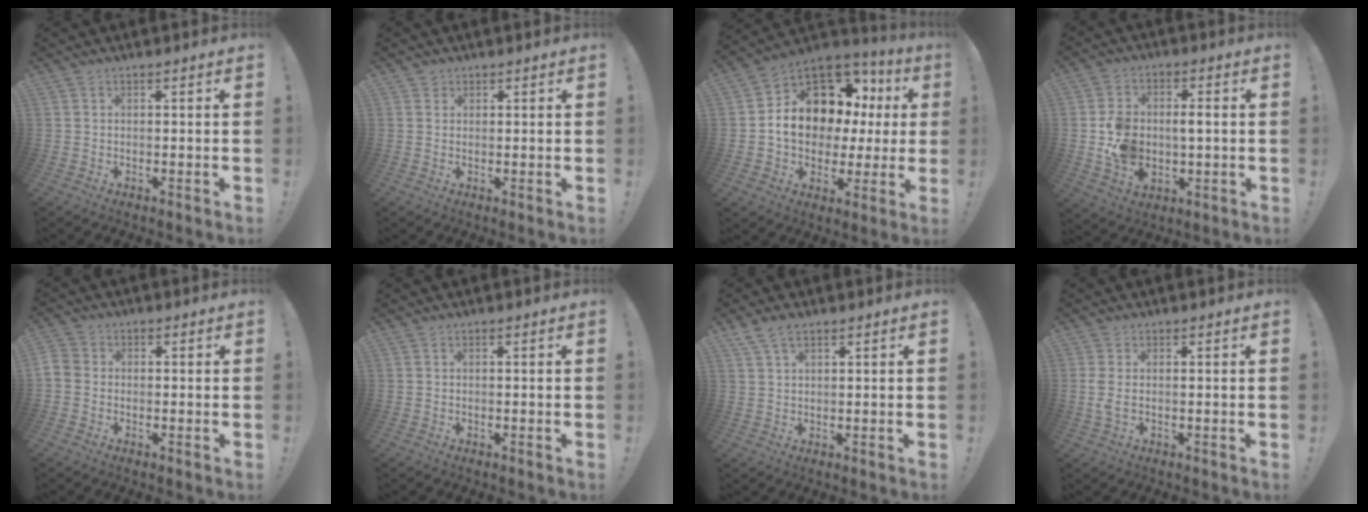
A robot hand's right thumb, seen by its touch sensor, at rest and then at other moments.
{"total": 1.2, "force": [0.8, 0.9, 0.0], "torque": [0.000, -0.002, 0.014]}
{"total": 13.8, "force": [3.6, 10.4, 8.3], "torque": [-0.130, -0.026, 0.081]}
{"total": 10.2, "force": [-0.8, 7.6, 6.9], "torque": [-0.124, 0.005, -0.006]}
{"total": 2.9, "force": [-1.3, 2.3, 1.3], "torque": [-0.030, 0.012, -0.022]}
{"total": 0.0}
{"total": 4.7, "force": [3.1, 2.0, 2.9], "torque": [-0.060, -0.006, 0.060]}
{"total": 2.8, "force": [0.4, 1.1, 2.5], "torque": [-0.043, -0.003, 0.009]}